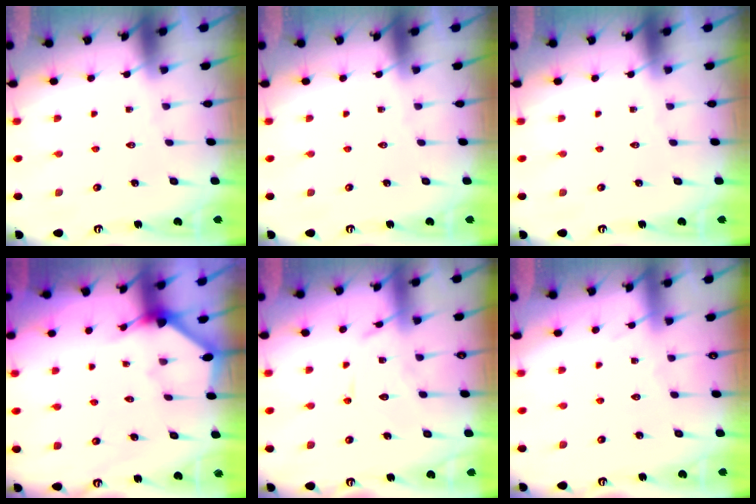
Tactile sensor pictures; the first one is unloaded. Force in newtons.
{"total": 0.0}
{"total": 0.0}
{"total": 2.9, "press": 2.8, "slide": 0.4}
{"total": 12.3, "press": 12.2, "slide": 1.0}
{"total": 3.3, "press": 3.3, "slide": 0.4}